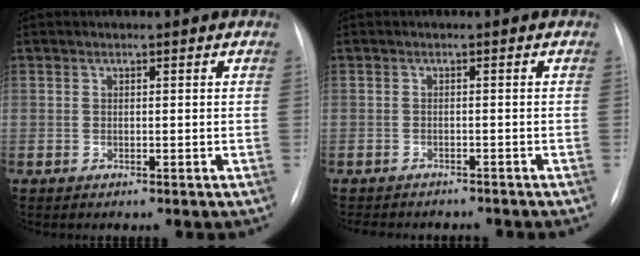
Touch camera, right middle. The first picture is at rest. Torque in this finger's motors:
{"motor_torque": [0.03, -0.03, 0.03, 0.04]}